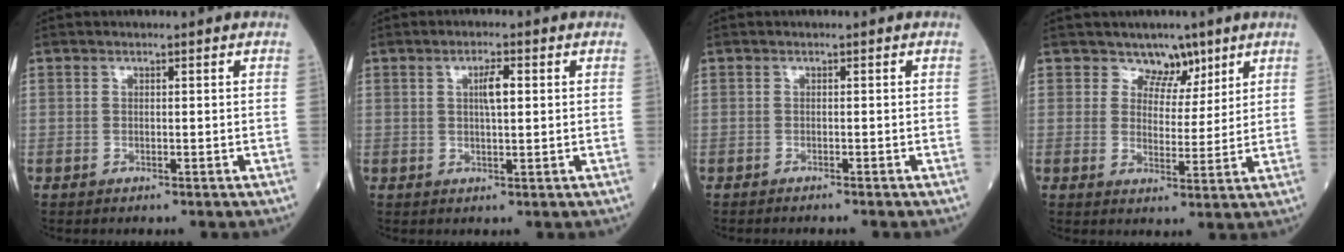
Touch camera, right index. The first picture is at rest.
{"total": 2.9, "force": [0.8, 0.4, 2.8], "torque": [-0.053, 0.004, 0.016]}
{"total": 1.6, "force": [-1.5, -0.2, 0.7], "torque": [-0.009, 0.002, -0.016]}
{"total": 4.5, "force": [3.3, 3.0, 0.5], "torque": [0.006, -0.004, 0.052]}